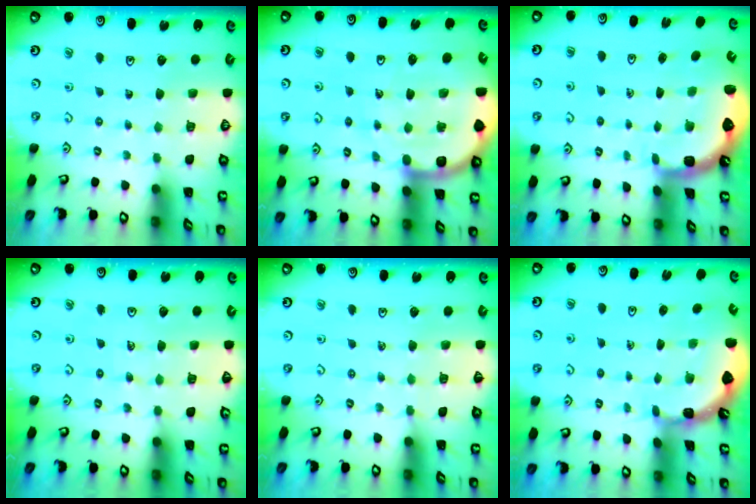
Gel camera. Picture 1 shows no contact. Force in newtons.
{"total": 10.6, "press": 10.5, "slide": 1.4}
{"total": 2.7, "press": 1.4, "slide": 2.3}
{"total": 4.2, "press": 4.2, "slide": 0.3}
{"total": 3.3, "press": 3.3, "slide": 0.4}
{"total": 1.6, "press": 1.6, "slide": 0.1}